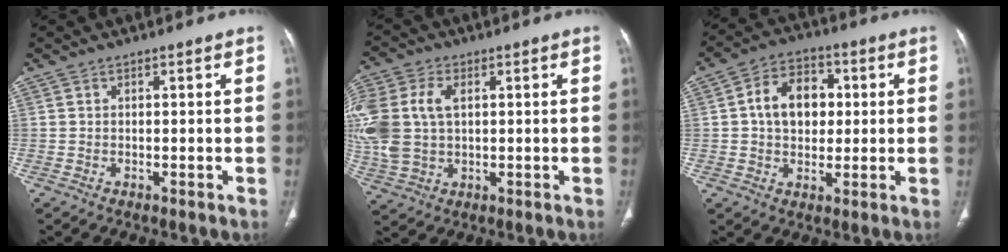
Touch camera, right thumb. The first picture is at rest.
{"total": 16.0, "force": [2.4, 10.9, 11.5], "torque": [-0.297, 0.006, 0.052]}
{"total": 10.7, "force": [1.4, 7.7, 7.2], "torque": [-0.091, 0.013, 0.017]}